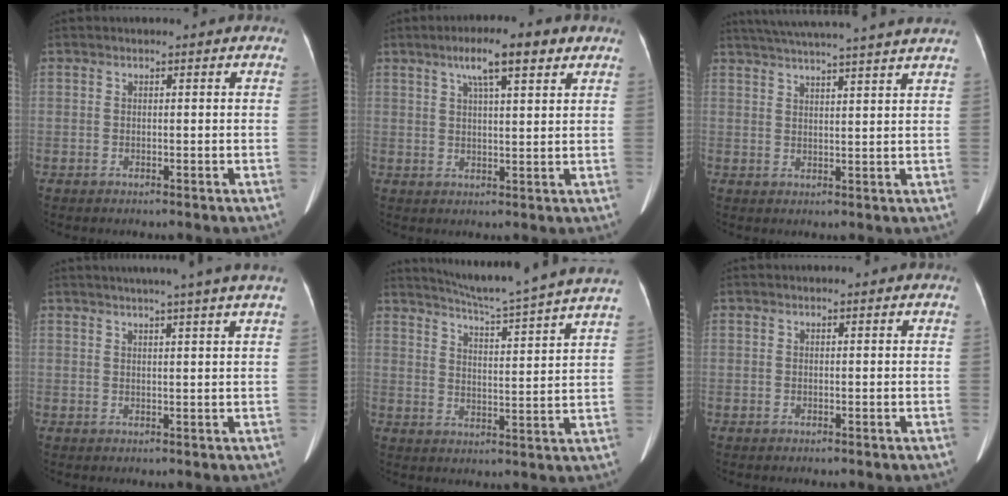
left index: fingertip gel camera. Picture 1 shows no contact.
{"total": 7.2, "force": [4.1, 1.1, 5.8], "torque": [-0.102, 0.015, 0.063]}
{"total": 18.3, "force": [16.3, -1.1, 8.2], "torque": [-0.145, 0.001, 0.215]}
{"total": 8.1, "force": [6.5, -1.5, 4.6], "torque": [-0.059, 0.015, 0.066]}
{"total": 19.0, "force": [17.2, -2.0, 7.9], "torque": [-0.136, -0.042, 0.225]}
{"total": 0.0}